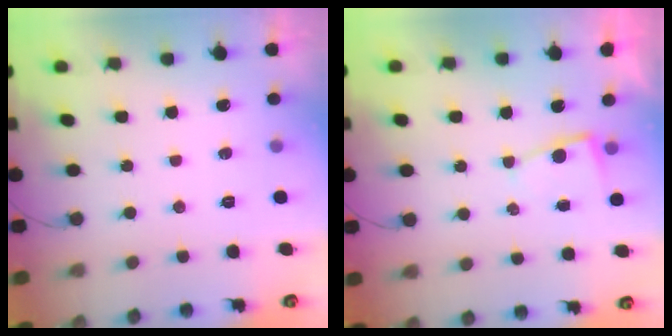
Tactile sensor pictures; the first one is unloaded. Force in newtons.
{"total": 2.4, "press": 2.4, "slide": 0.3}